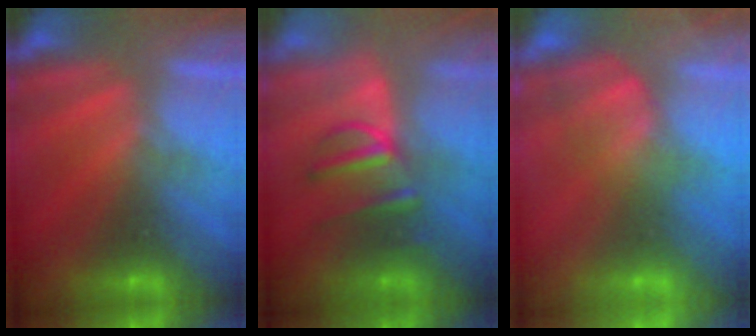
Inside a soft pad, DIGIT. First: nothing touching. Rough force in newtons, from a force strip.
{"total": 2.9}
{"total": 3.6}